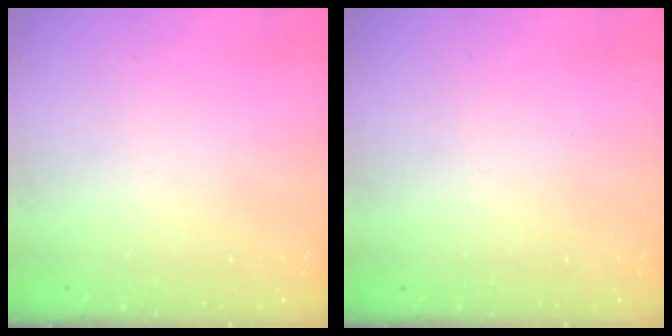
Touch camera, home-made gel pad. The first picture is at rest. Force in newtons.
{"total": 0.0}